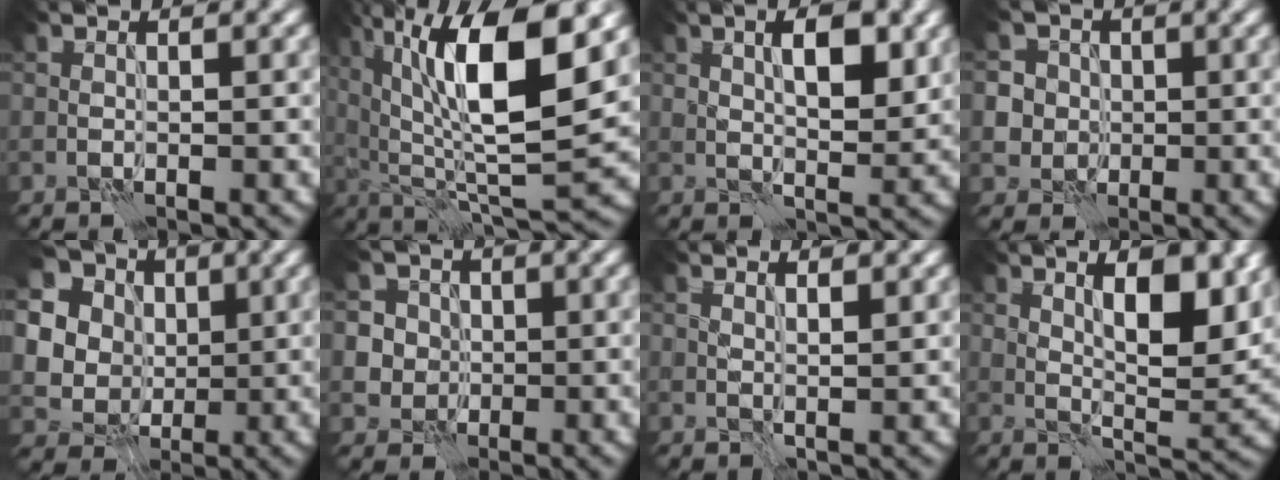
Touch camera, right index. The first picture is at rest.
{"total": 13.0, "force": [4.2, 4.0, 11.6], "torque": [-0.195, 0.002, 0.077]}
{"total": 4.8, "force": [1.5, 1.8, 4.2], "torque": [-0.067, 0.003, 0.027]}
{"total": 6.0, "force": [1.0, 5.6, 1.9], "torque": [-0.031, 0.032, 0.000]}
{"total": 11.3, "force": [4.2, 9.3, 4.7], "torque": [-0.135, 0.017, 0.069]}
{"total": 5.7, "force": [1.2, 5.2, 1.8], "torque": [-0.026, 0.029, 0.005]}
{"total": 1.5, "force": [0.9, 0.2, 1.2], "torque": [-0.018, -0.003, 0.015]}
{"total": 6.9, "force": [2.4, 2.2, 6.1], "torque": [-0.091, -0.002, 0.041]}